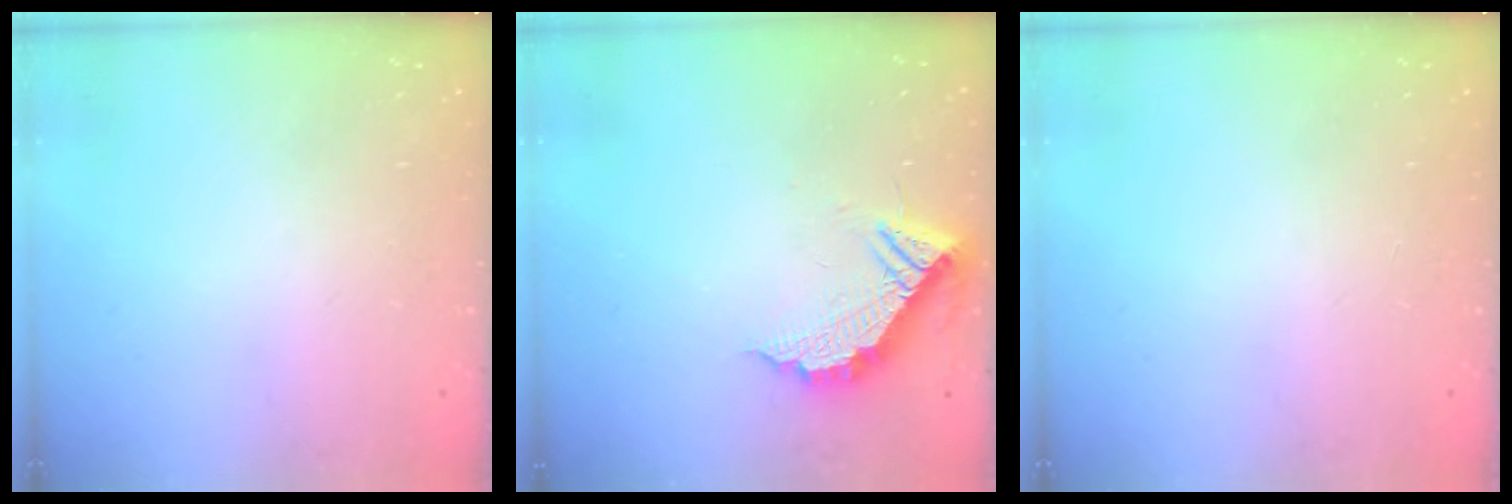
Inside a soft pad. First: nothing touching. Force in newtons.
{"total": 12.0, "press": 12.0, "slide": 0.8}
{"total": 0.0}